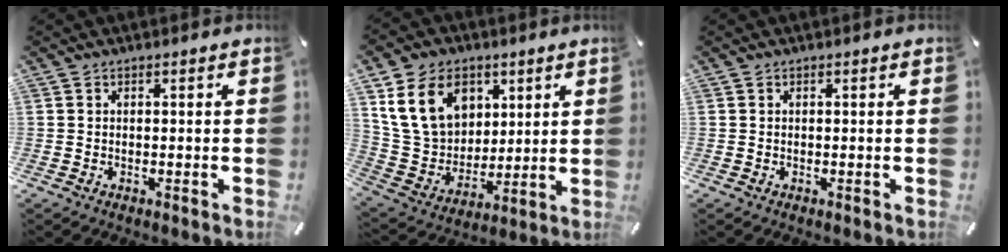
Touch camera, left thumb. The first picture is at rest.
{"total": 16.5, "force": [6.6, 12.9, 8.0], "torque": [-0.167, -0.016, 0.130]}
{"total": 0.0}